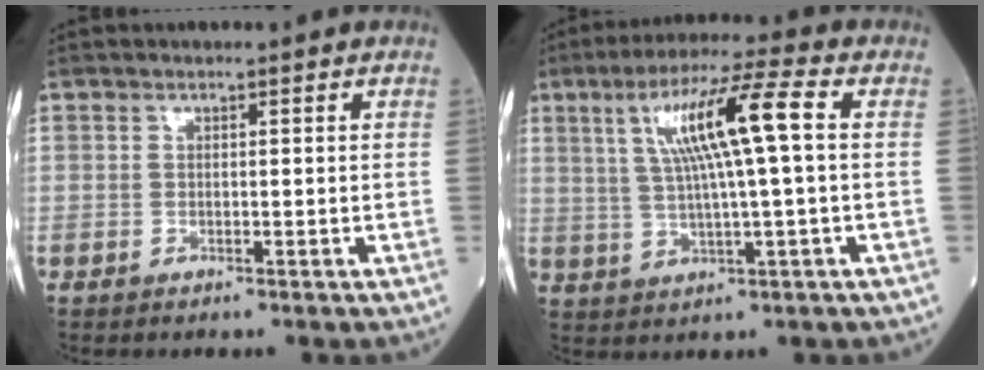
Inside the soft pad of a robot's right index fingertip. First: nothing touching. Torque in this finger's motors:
{"motor_torque": [1.09, 0.64, 0.30, 0.21]}